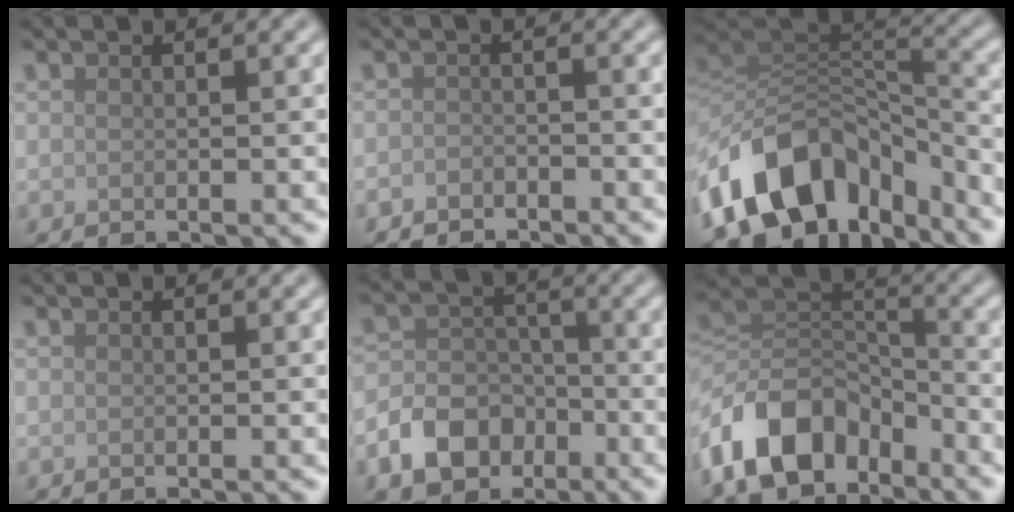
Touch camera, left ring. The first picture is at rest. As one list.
[{"total": 1.4, "force": [-1.3, 0.5, 0.1], "torque": [0.000, 0.000, -0.029]}, {"total": 10.8, "force": [-6.7, 6.4, 5.7], "torque": [-0.092, 0.016, -0.127]}, {"total": 0.0}, {"total": 5.7, "force": [-2.9, 4.2, 2.4], "torque": [-0.039, 0.000, -0.063]}, {"total": 9.5, "force": [-5.9, 5.6, 4.9], "torque": [-0.082, 0.002, -0.124]}]